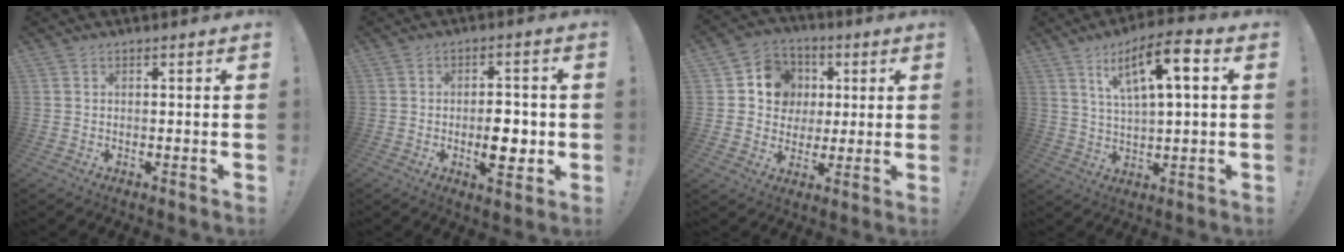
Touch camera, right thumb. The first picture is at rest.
{"total": 7.9, "force": [-1.8, 3.7, 6.8], "torque": [-0.094, 0.004, -0.027]}
{"total": 11.1, "force": [2.0, 10.2, 3.9], "torque": [-0.048, 0.000, 0.046]}
{"total": 12.4, "force": [4.9, 3.1, 11.0], "torque": [-0.182, -0.009, 0.075]}